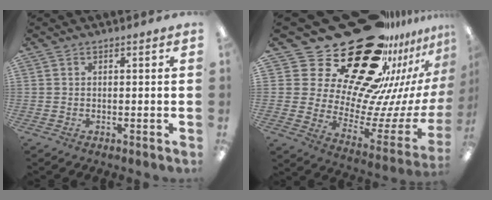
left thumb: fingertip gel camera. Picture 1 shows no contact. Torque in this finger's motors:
{"motor_torque": [0.55, 0.91, 1.07, -1.70, 0.01]}